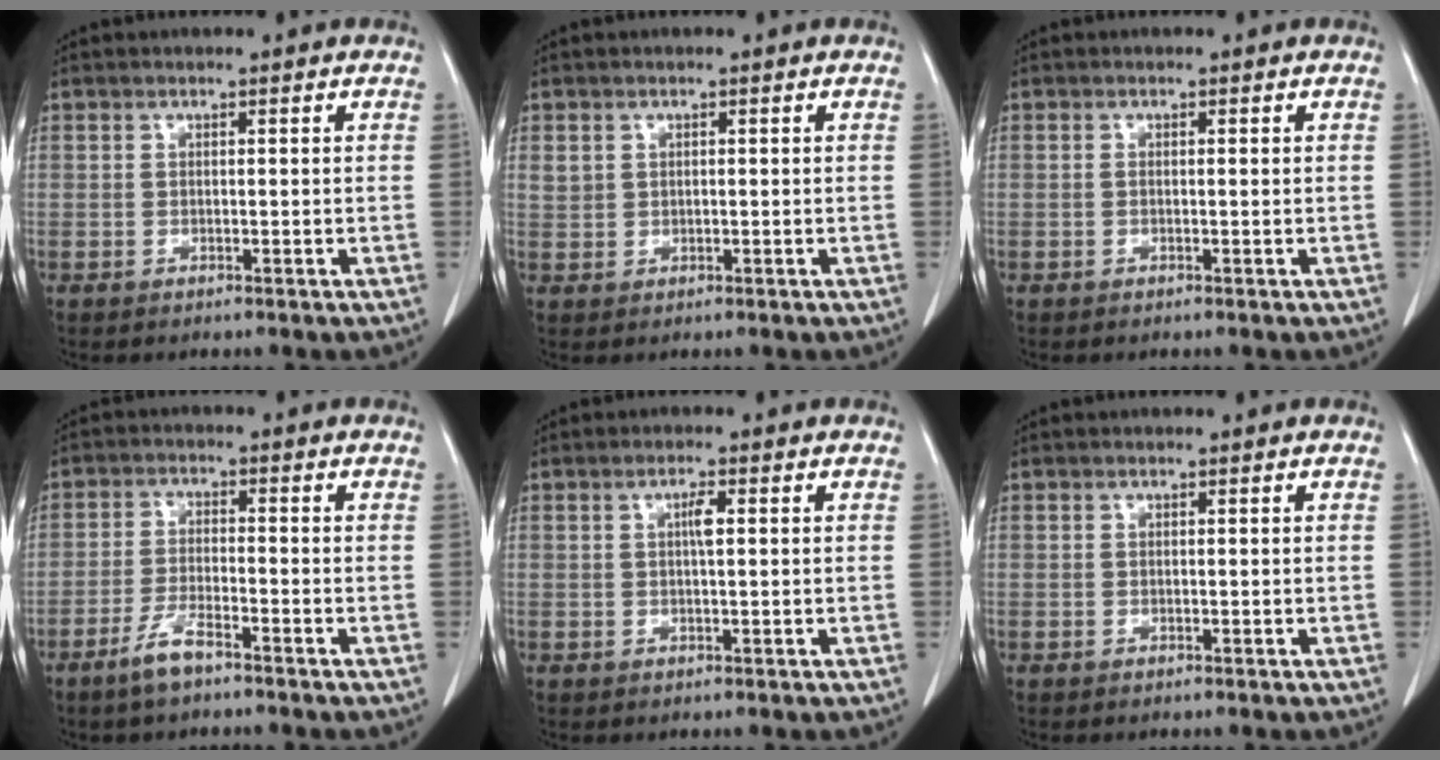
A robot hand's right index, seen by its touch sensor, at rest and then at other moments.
{"total": 1.8, "force": [0.7, 1.6, 0.6], "torque": [-0.010, 0.008, 0.017]}
{"total": 0.6, "force": [0.1, 0.1, 0.6], "torque": [-0.014, 0.002, 0.003]}
{"total": 4.6, "force": [-3.4, 0.7, 3.0], "torque": [-0.065, -0.003, -0.066]}
{"total": 1.9, "force": [0.4, 0.3, 1.9], "torque": [-0.035, 0.003, 0.006]}
{"total": 0.0}